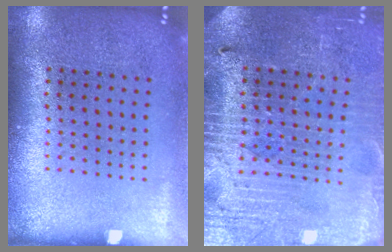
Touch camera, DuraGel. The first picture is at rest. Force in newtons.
{"total": 3.9, "press": 3.7, "slide": 1.2}